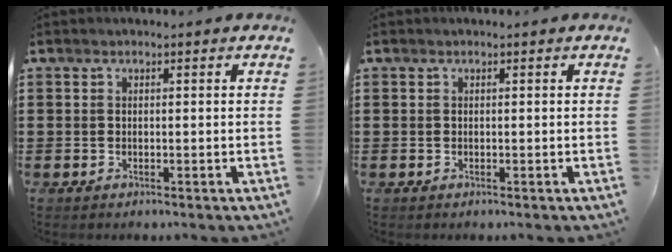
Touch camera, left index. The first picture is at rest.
{"total": 0.0}